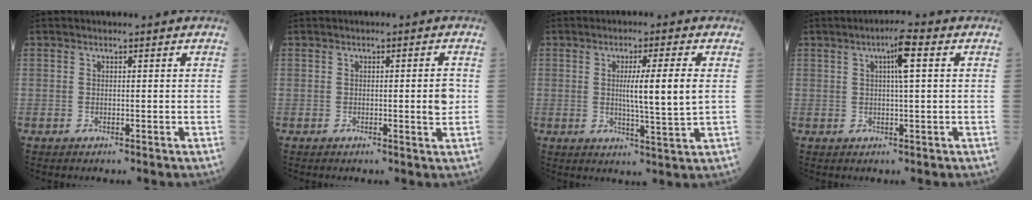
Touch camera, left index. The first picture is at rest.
{"total": 2.4, "force": [-0.2, 0.1, 2.4], "torque": [-0.030, -0.004, -0.006]}
{"total": 7.1, "force": [0.7, -0.8, 7.0], "torque": [-0.115, -0.014, 0.012]}
{"total": 4.1, "force": [1.1, -0.1, 4.0], "torque": [-0.064, 0.004, 0.014]}